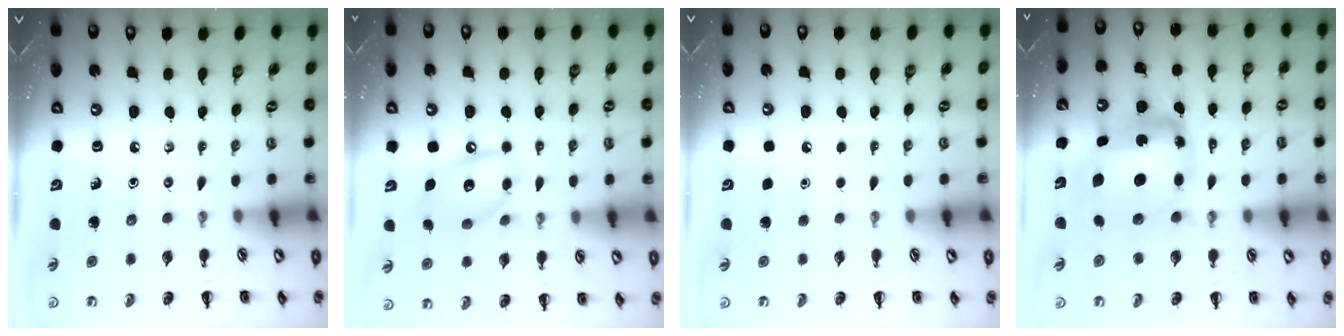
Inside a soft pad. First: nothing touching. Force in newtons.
{"total": 12.8, "press": 12.6, "slide": 2.3}
{"total": 1.7, "press": 1.6, "slide": 0.1}
{"total": 9.9, "press": 9.5, "slide": 2.7}